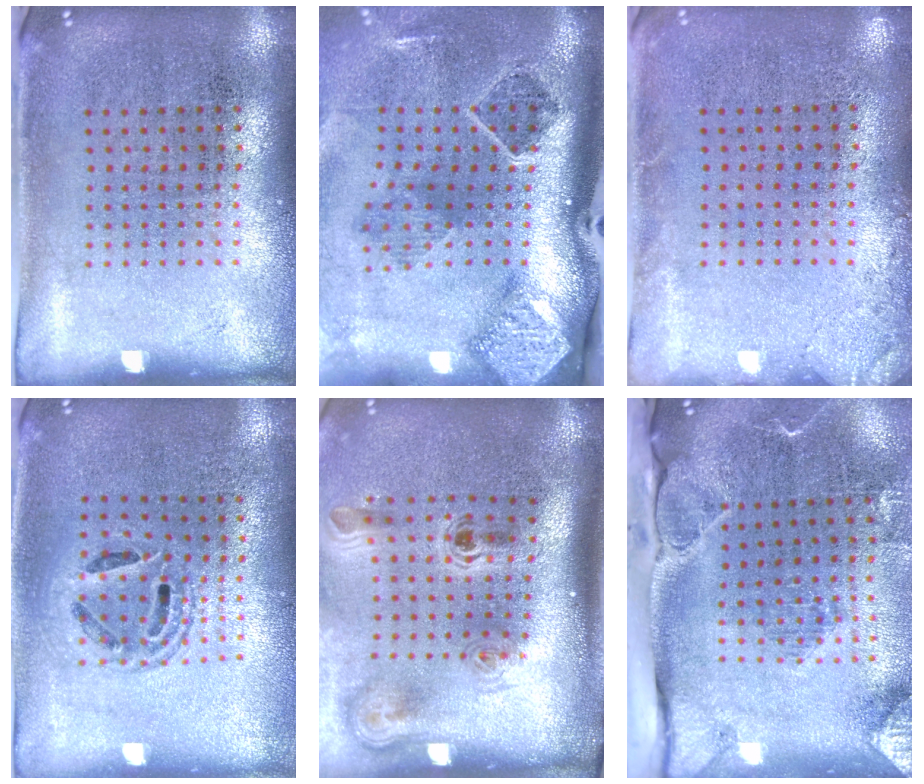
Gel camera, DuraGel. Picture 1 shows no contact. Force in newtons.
{"total": 2.9, "press": 1.9, "slide": 2.2}
{"total": 1.4, "press": 1.4, "slide": 0.3}
{"total": 1.4, "press": 1.2, "slide": 0.7}
{"total": 2.3, "press": 1.4, "slide": 1.8}
{"total": 3.0, "press": 2.3, "slide": 1.9}